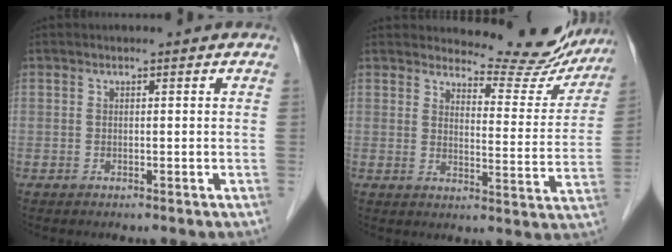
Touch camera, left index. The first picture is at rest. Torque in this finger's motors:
{"motor_torque": [0.97, -1.17, 0.24, 0.00]}